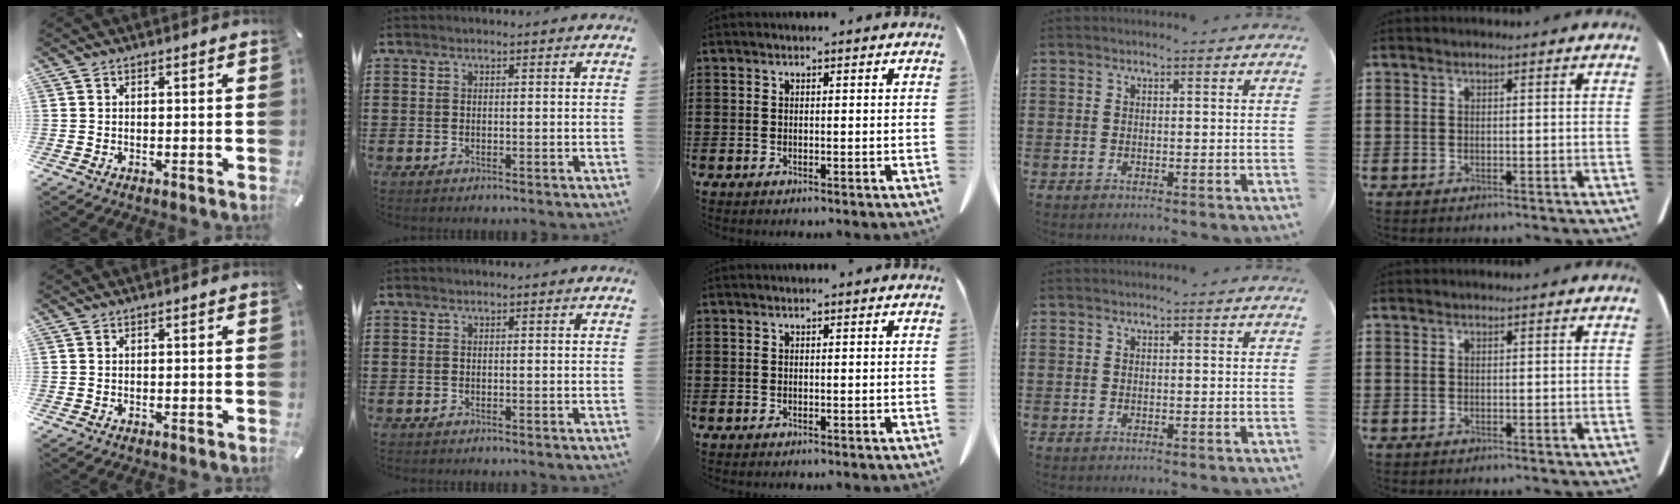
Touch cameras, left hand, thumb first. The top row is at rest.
{}